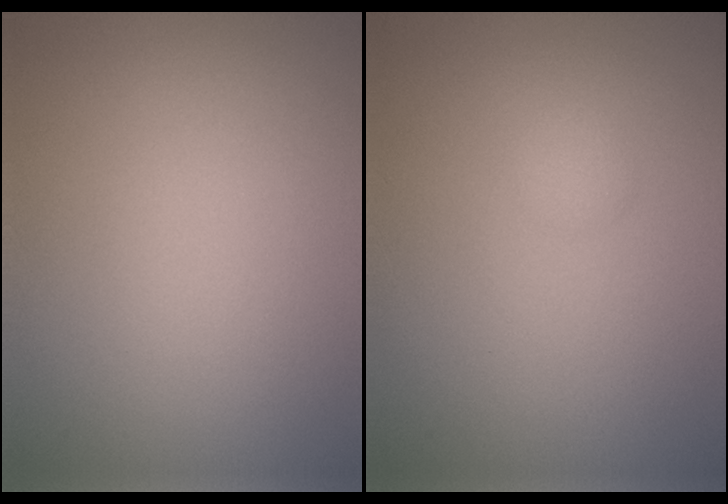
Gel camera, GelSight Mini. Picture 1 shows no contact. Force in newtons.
{"total": 0.8, "press": 0.8, "slide": 0.1}